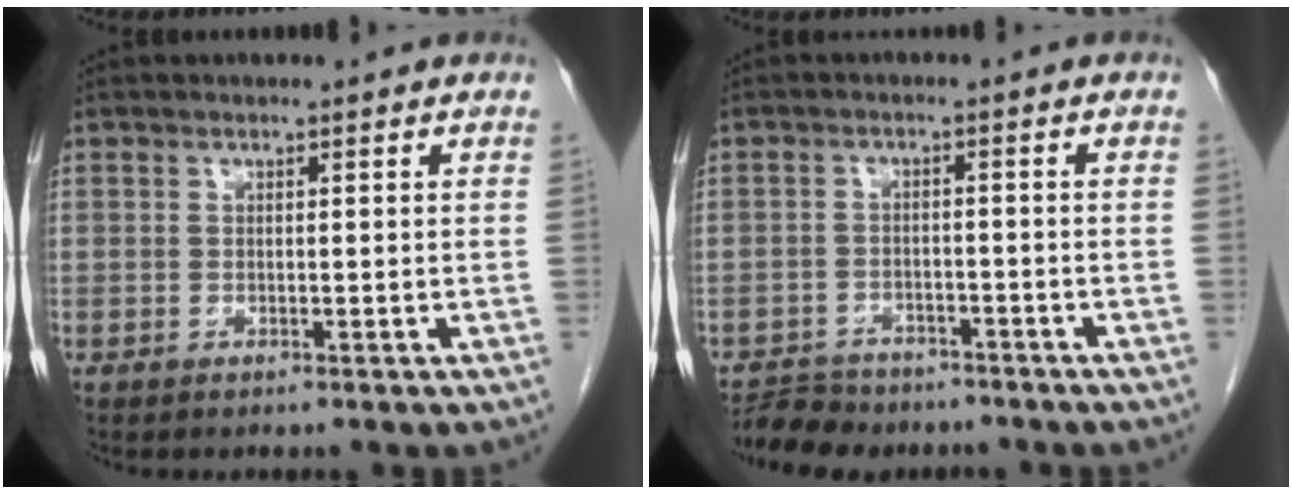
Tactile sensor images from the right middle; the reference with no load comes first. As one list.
[{"total": 6.3, "force": [-5.5, 2.8, 1.0], "torque": [-0.017, -0.003, -0.086]}]